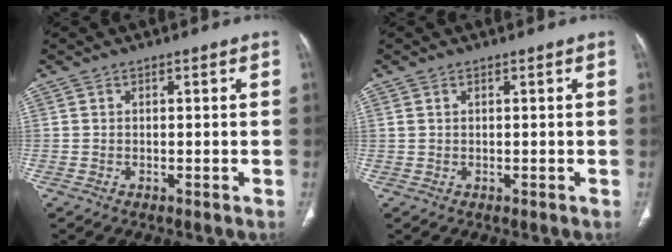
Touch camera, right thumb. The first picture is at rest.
{"total": 0.8, "force": [0.4, 0.4, 0.5], "torque": [-0.012, 0.009, 0.012]}